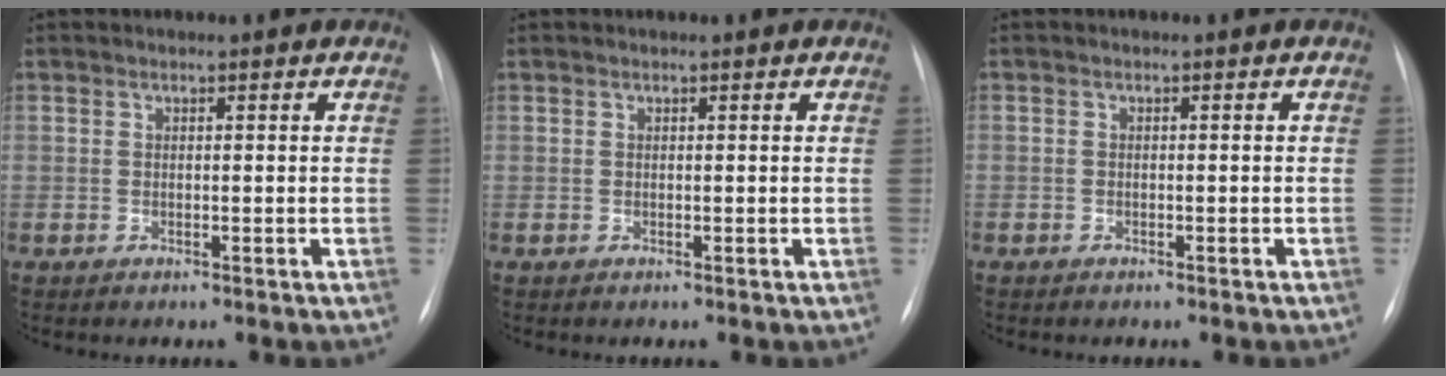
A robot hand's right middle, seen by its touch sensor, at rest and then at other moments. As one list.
[{"total": 0.0}, {"total": 0.9, "force": [-0.6, 0.7, 0.1], "torque": [-0.007, 0.003, -0.008]}]